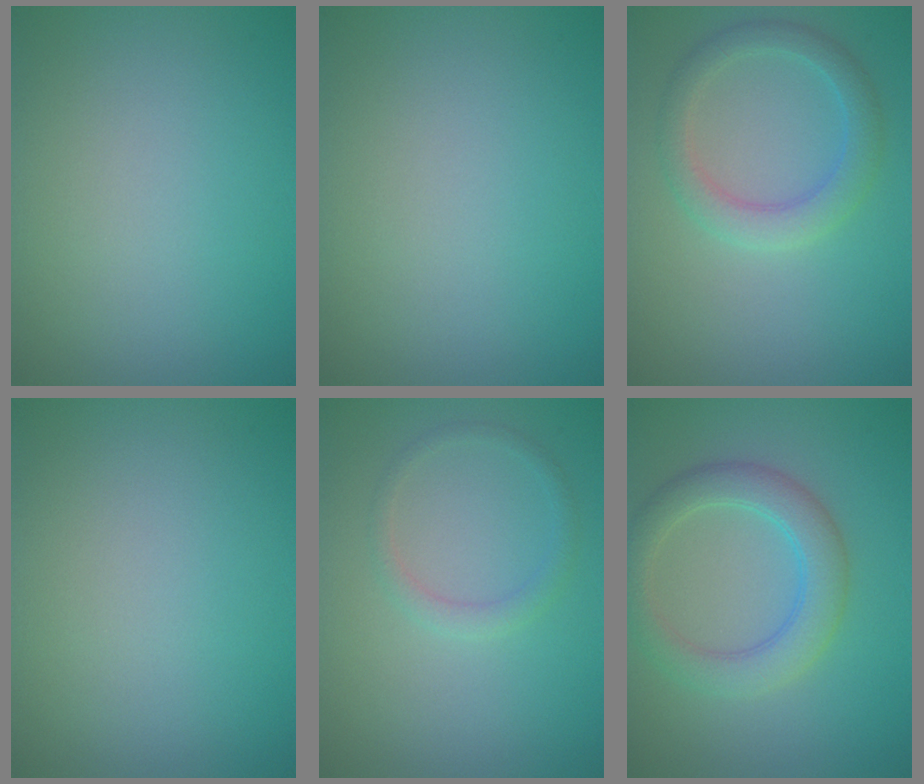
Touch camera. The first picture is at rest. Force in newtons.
{"total": 0.0}
{"total": 3.1, "press": 3.1, "slide": 0.1}
{"total": 0.0}
{"total": 1.4, "press": 1.4, "slide": 0.1}
{"total": 4.3, "press": 4.3, "slide": 0.0}